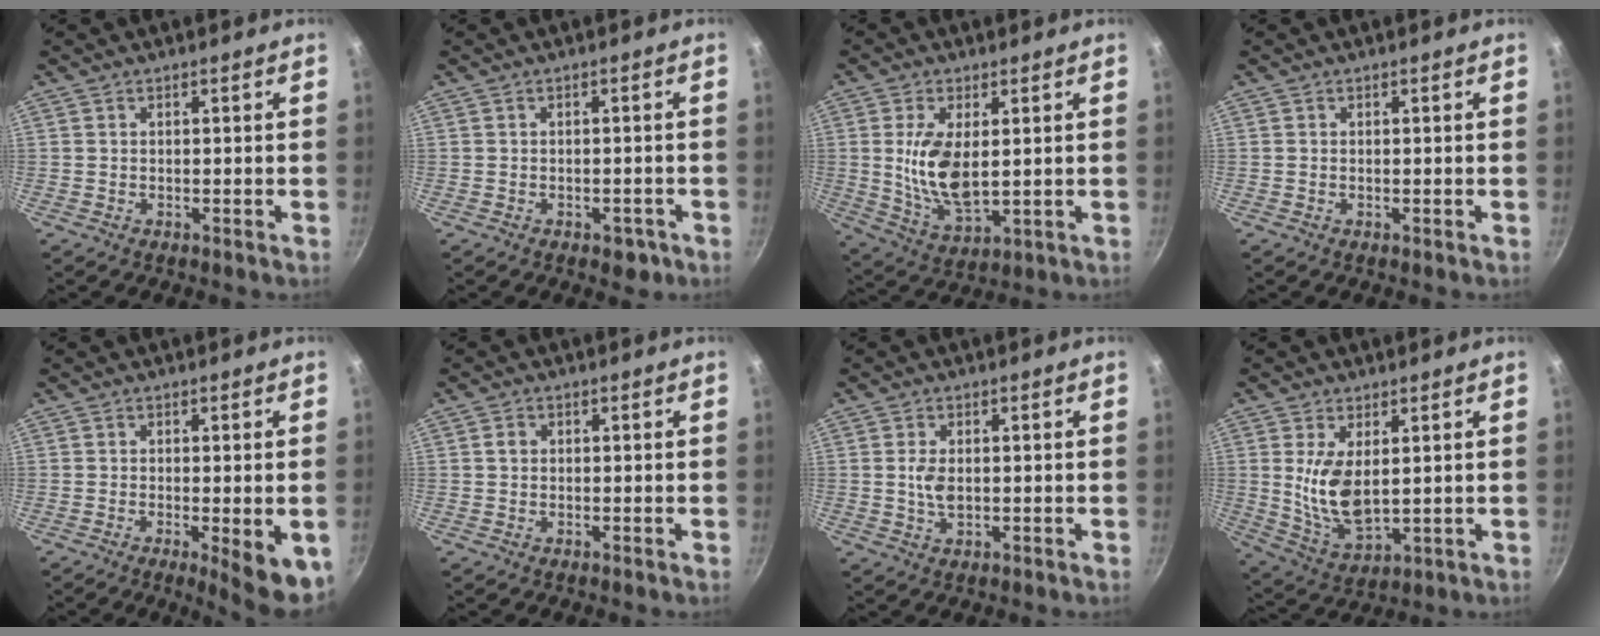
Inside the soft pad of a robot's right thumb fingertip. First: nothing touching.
{"total": 2.6, "force": [-1.5, 1.6, 1.4], "torque": [-0.007, 0.010, -0.013]}
{"total": 11.1, "force": [1.3, 5.5, 9.6], "torque": [-0.179, -0.020, 0.039]}
{"total": 0.0}
{"total": 8.9, "force": [-3.5, 2.4, 7.8], "torque": [-0.096, -0.013, -0.047]}
{"total": 1.5, "force": [0.1, 1.4, 0.7], "torque": [-0.008, 0.003, 0.001]}
{"total": 3.6, "force": [0.2, 2.1, 3.0], "torque": [-0.059, -0.004, 0.006]}
{"total": 10.0, "force": [1.5, 5.1, 8.5], "torque": [-0.155, -0.021, 0.048]}